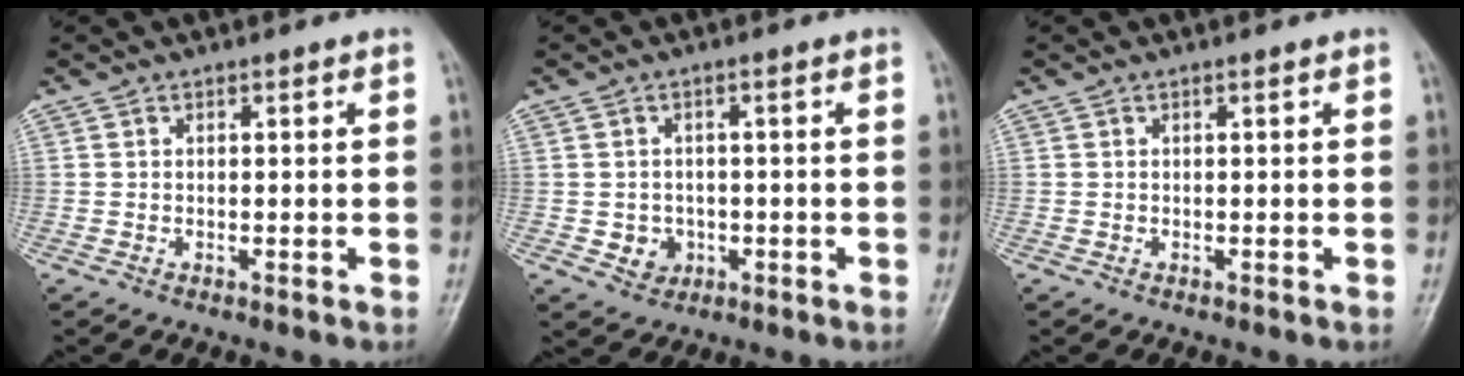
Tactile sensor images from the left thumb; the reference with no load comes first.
{"total": 3.6, "force": [-0.8, 3.3, 1.3], "torque": [-0.002, 0.005, -0.006]}
{"total": 0.0}